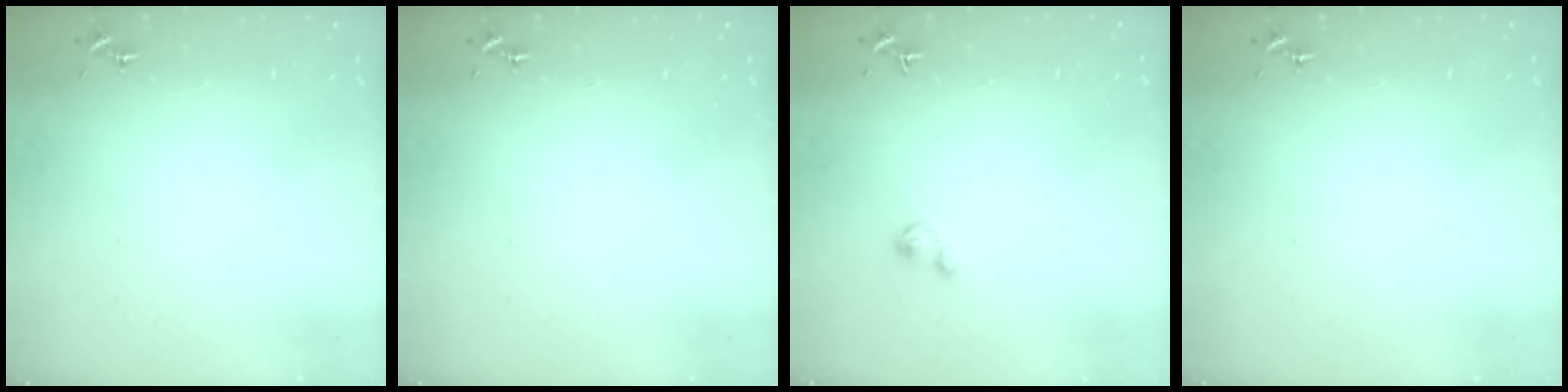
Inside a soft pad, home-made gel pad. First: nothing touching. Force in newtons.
{"total": 0.0}
{"total": 2.9, "press": 2.9, "slide": 0.5}
{"total": 0.0}